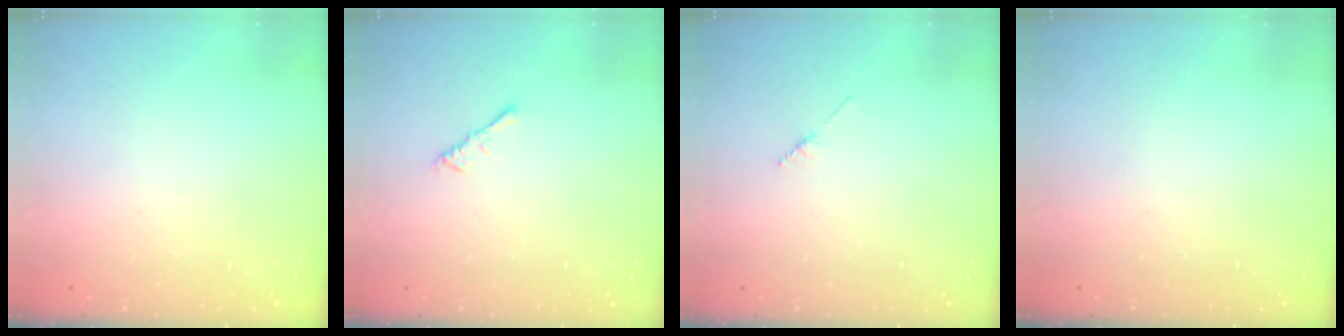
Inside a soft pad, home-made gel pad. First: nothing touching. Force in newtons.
{"total": 2.2, "press": 2.1, "slide": 0.5}
{"total": 1.7, "press": 1.6, "slide": 0.2}
{"total": 0.0}